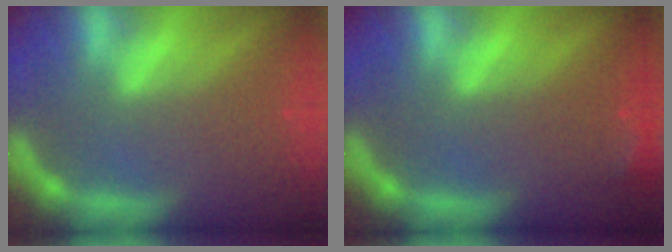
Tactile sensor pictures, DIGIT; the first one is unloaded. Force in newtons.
{"total": 1.4}